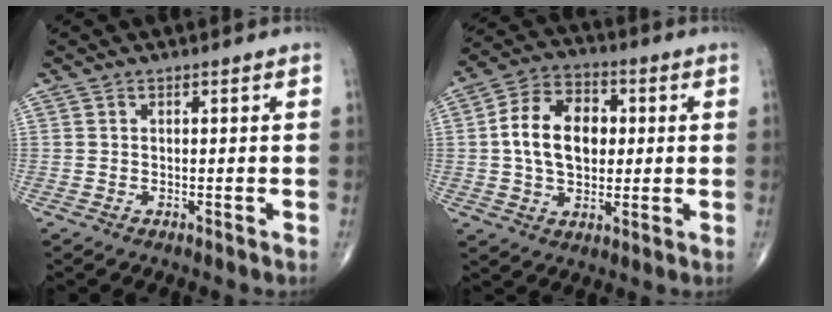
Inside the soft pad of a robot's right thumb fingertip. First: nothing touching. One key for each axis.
{"total": 13.6, "fx": 1.2, "fy": 9.4, "fz": 9.7, "tx": -0.148, "ty": 0.017, "tz": 0.016}